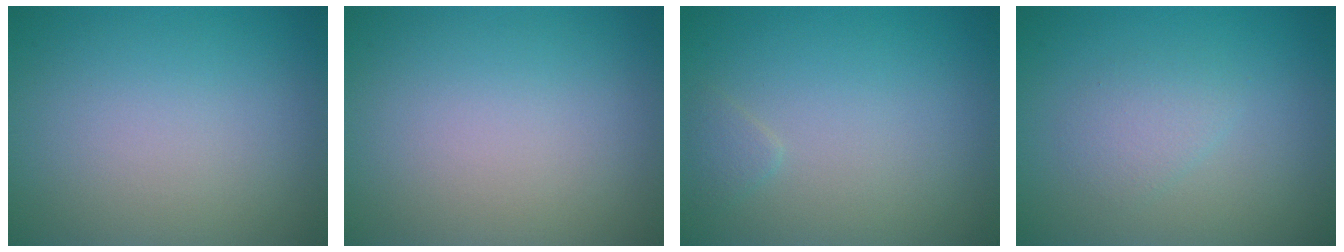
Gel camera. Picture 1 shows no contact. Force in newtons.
{"total": 0.0}
{"total": 0.8, "press": 0.8, "slide": 0.0}
{"total": 1.6, "press": 1.6, "slide": 0.1}